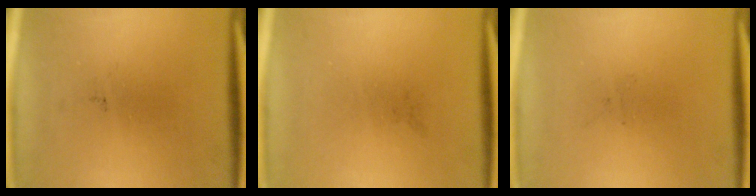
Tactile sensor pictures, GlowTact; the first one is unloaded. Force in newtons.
{"total": 0.0}
{"total": 0.0}